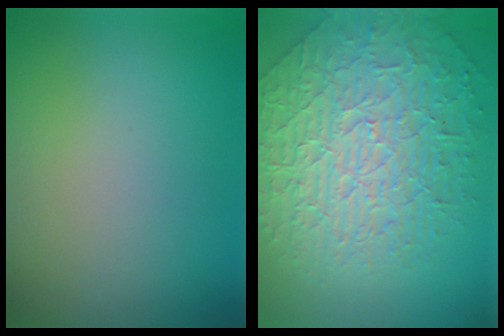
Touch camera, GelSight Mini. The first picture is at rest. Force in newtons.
{"total": 7.2, "press": 5.8, "slide": 4.2}